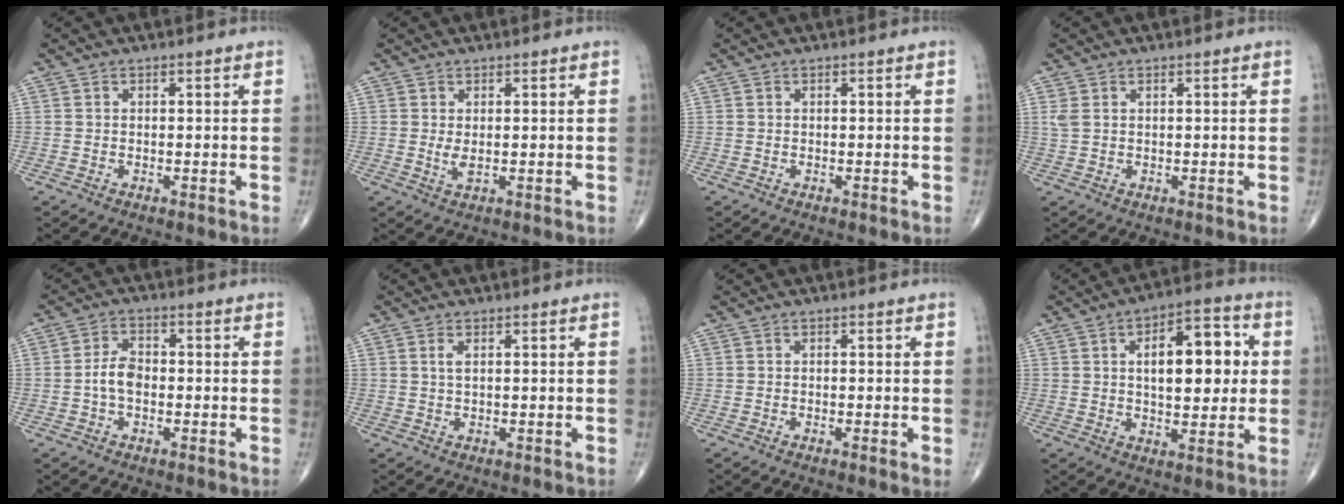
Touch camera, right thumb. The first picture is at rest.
{"total": 1.9, "force": [0.2, 0.6, 1.8], "torque": [-0.036, -0.007, 0.009]}
{"total": 0.0}
{"total": 1.7, "force": [0.7, 0.8, 1.2], "torque": [-0.035, 0.011, 0.025]}
{"total": 4.5, "force": [-0.8, 2.8, 3.4], "torque": [-0.062, 0.017, -0.021]}
{"total": 1.5, "force": [0.5, 0.5, 1.3], "torque": [-0.030, 0.003, 0.013]}
{"total": 0.9, "force": [-0.2, 0.0, 0.9], "torque": [-0.017, -0.003, -0.004]}
{"total": 14.3, "force": [2.4, 7.0, 12.2], "torque": [-0.144, 0.010, 0.033]}